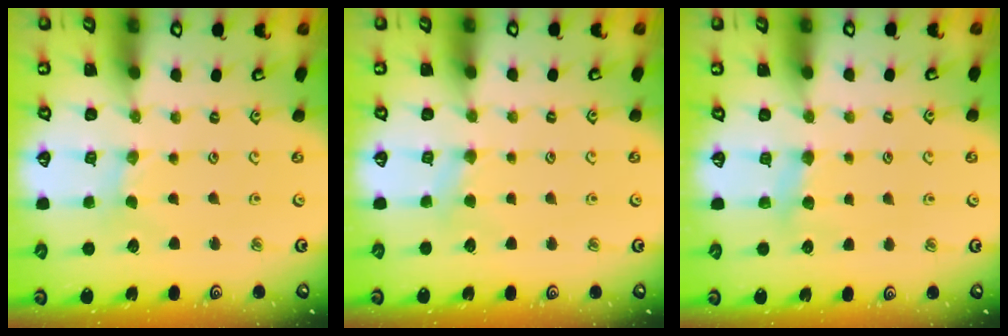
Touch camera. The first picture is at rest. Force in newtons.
{"total": 2.9, "press": 2.9, "slide": 0.3}
{"total": 3.9, "press": 3.9, "slide": 0.5}